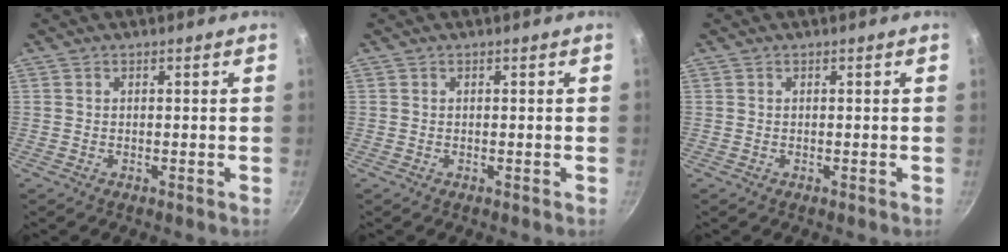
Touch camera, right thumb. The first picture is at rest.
{"total": 0.0}
{"total": 0.0}